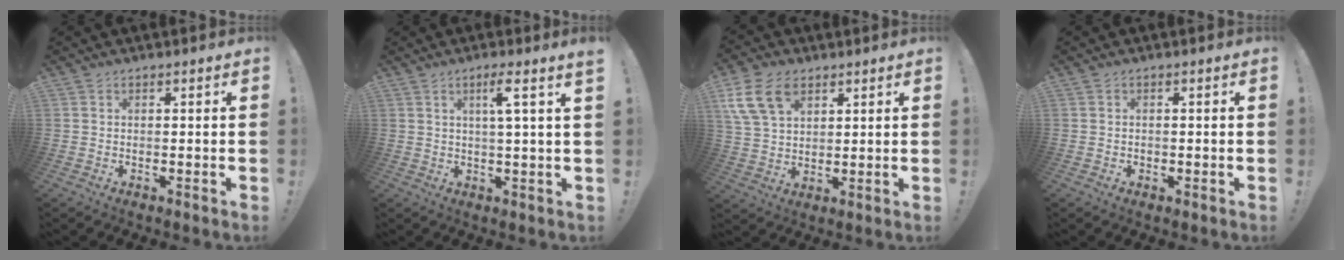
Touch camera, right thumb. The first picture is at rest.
{"total": 5.6, "force": [2.2, -0.6, 5.1], "torque": [-0.080, -0.005, 0.026]}
{"total": 12.7, "force": [6.5, 8.4, 7.0], "torque": [-0.140, -0.021, 0.127]}
{"total": 0.9, "force": [-0.6, 0.6, 0.3], "torque": [-0.011, 0.006, -0.009]}